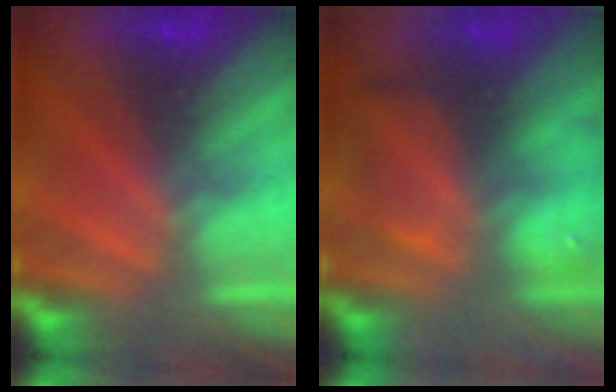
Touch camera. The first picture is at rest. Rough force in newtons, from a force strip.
{"total": 5.8}